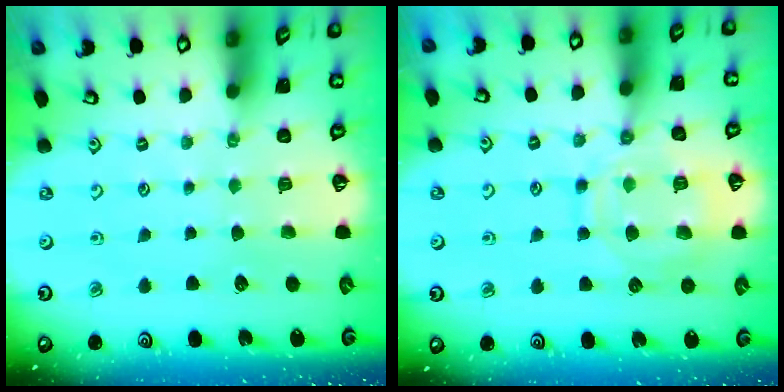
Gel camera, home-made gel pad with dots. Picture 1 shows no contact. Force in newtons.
{"total": 12.7, "press": 12.6, "slide": 1.2}